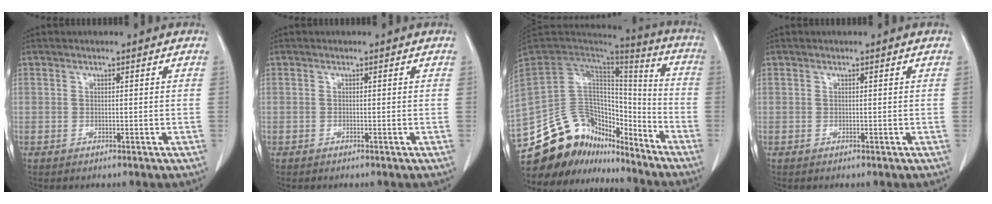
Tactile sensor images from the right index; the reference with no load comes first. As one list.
[{"total": 0.0}, {"total": 21.1, "force": [-17.9, 9.5, 6.0], "torque": [-0.131, 0.054, -0.296]}, {"total": 0.0}]